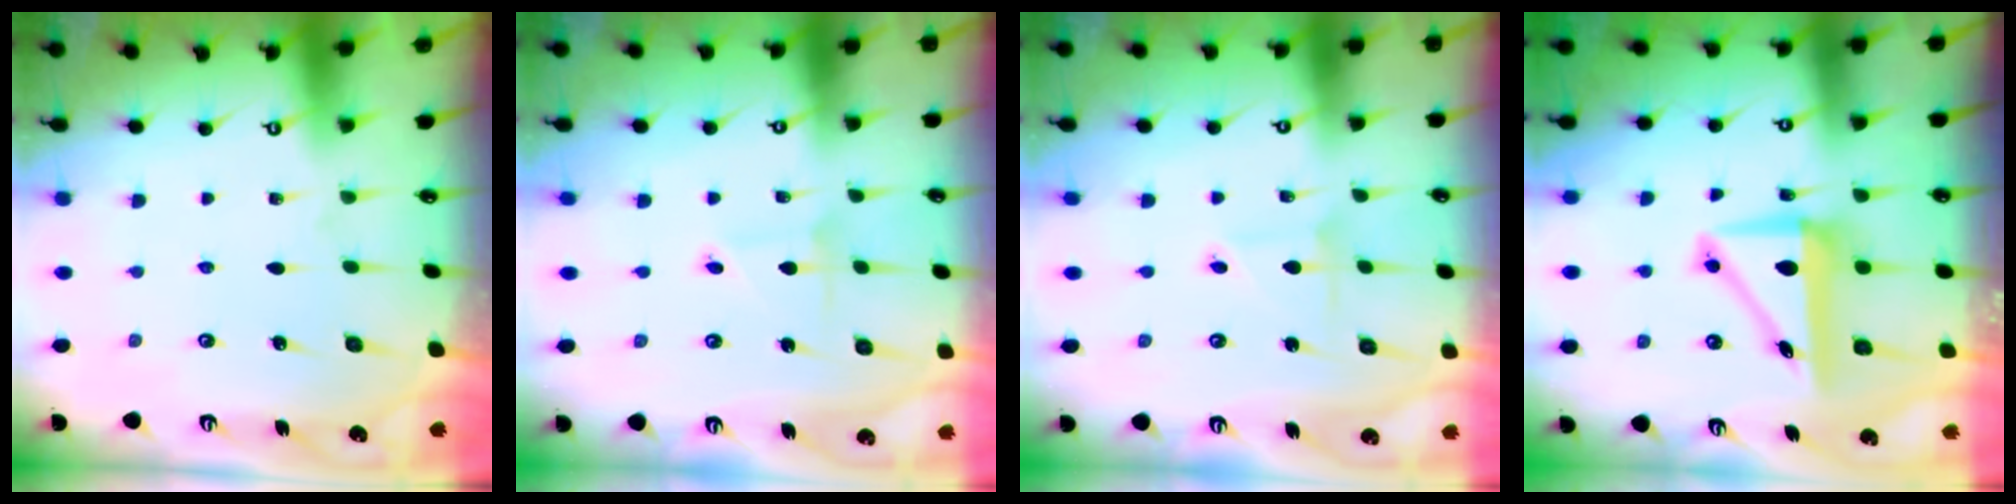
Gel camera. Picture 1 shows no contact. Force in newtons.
{"total": 2.2, "press": 2.2, "slide": 0.1}
{"total": 2.2, "press": 2.2, "slide": 0.2}
{"total": 8.4, "press": 8.3, "slide": 1.4}